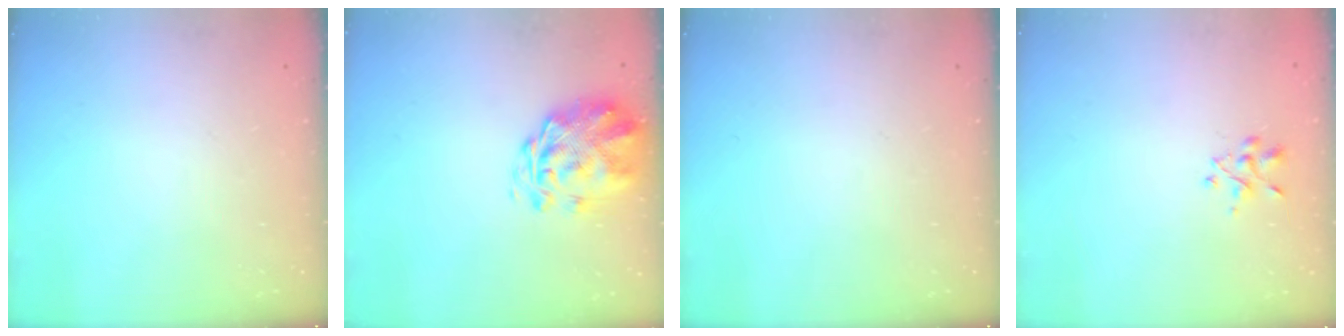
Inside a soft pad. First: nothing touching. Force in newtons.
{"total": 3.2, "press": 2.8, "slide": 1.5}
{"total": 0.0}
{"total": 1.7, "press": 1.6, "slide": 0.7}